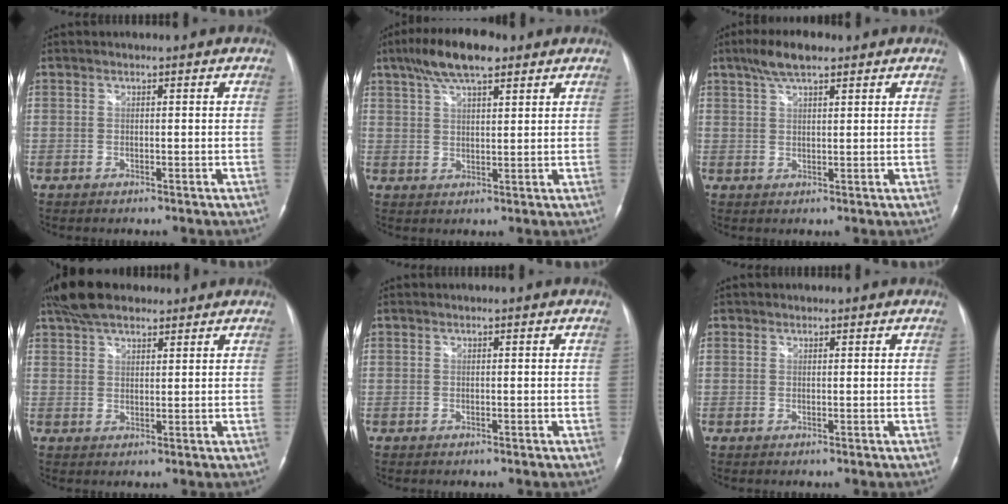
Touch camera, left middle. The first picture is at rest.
{"total": 9.5, "force": [6.3, 2.7, 6.5], "torque": [-0.121, 0.021, 0.108]}
{"total": 5.7, "force": [3.9, 1.6, 3.8], "torque": [-0.080, 0.017, 0.070]}
{"total": 8.8, "force": [6.9, 3.4, 4.2], "torque": [-0.078, 0.031, 0.125]}
{"total": 0.0}
{"total": 0.6, "force": [0.4, 0.4, 0.0], "torque": [0.002, 0.001, 0.005]}